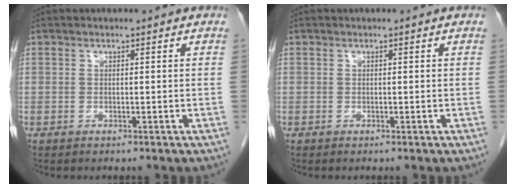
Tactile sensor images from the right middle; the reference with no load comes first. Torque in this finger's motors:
{"motor_torque": [0.14, -0.12, 0.02, 0.01]}